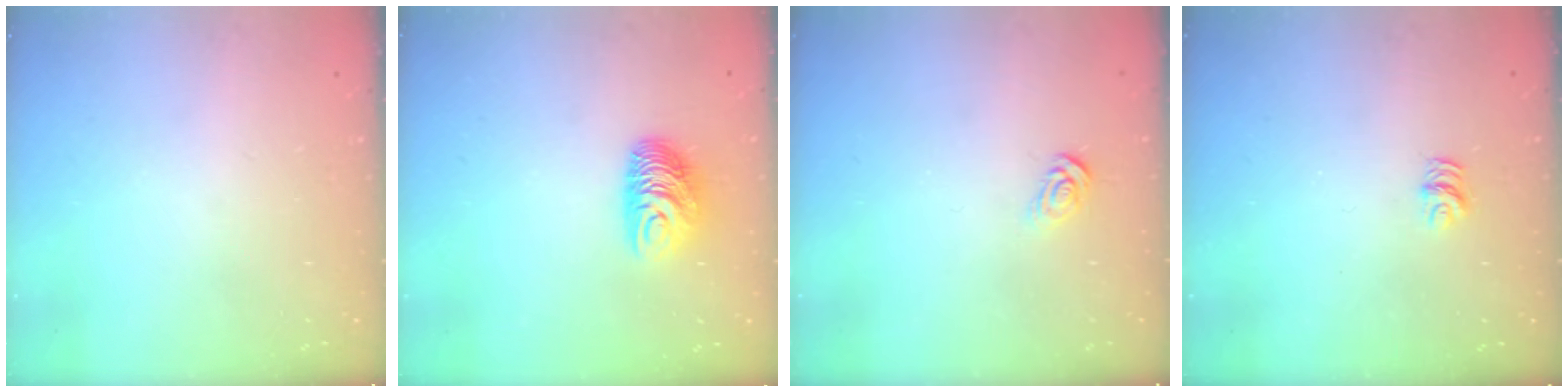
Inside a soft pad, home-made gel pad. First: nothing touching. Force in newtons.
{"total": 9.3, "press": 9.3, "slide": 0.9}
{"total": 3.7, "press": 3.7, "slide": 0.4}
{"total": 4.6, "press": 4.6, "slide": 0.4}